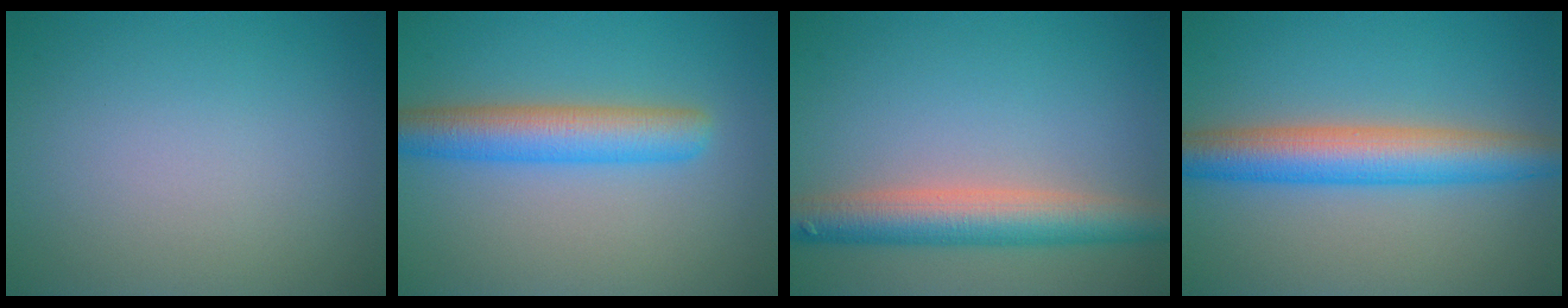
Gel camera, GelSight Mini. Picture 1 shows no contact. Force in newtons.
{"total": 5.1, "press": 5.1, "slide": 0.1}
{"total": 5.9, "press": 5.9, "slide": 0.4}
{"total": 6.4, "press": 6.4, "slide": 0.0}